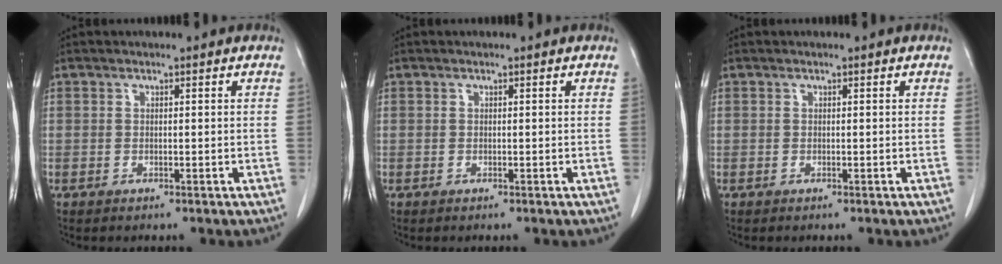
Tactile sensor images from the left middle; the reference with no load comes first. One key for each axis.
{"total": 0.0}
{"total": 0.0}